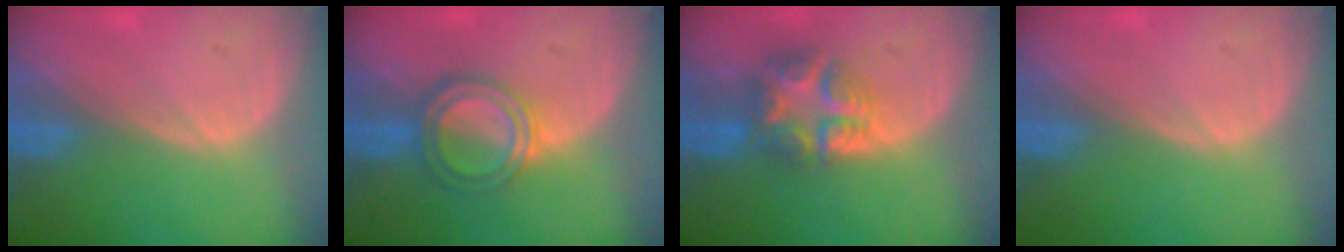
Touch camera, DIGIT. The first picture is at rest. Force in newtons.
{"total": 6.0, "press": 5.5, "slide": 2.4}
{"total": 7.8, "press": 6.8, "slide": 3.9}
{"total": 0.0}